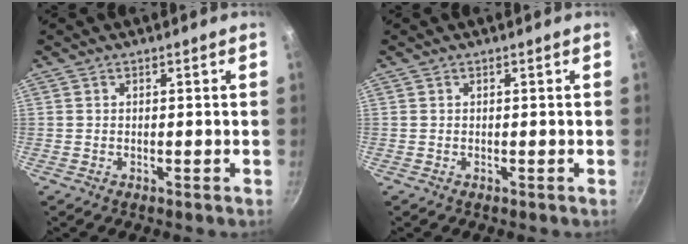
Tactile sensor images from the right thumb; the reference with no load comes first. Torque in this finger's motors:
{"motor_torque": [-0.15, 0.11, 0.02, 0.01, 0.00]}